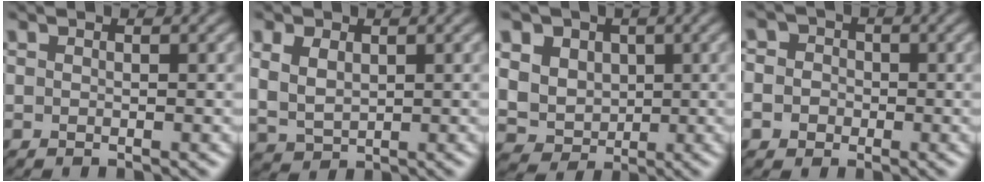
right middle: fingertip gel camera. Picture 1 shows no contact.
{"total": 2.8, "force": [1.2, 2.0, 1.6], "torque": [-0.043, -0.002, 0.029]}
{"total": 7.6, "force": [3.2, 6.3, 3.0], "torque": [-0.070, 0.015, 0.046]}
{"total": 4.7, "force": [0.8, 4.3, 1.7], "torque": [-0.016, 0.035, -0.018]}